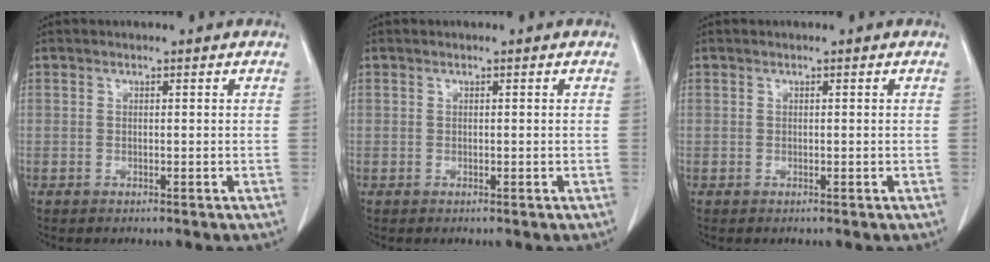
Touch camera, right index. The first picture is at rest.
{"total": 0.0}
{"total": 0.0}